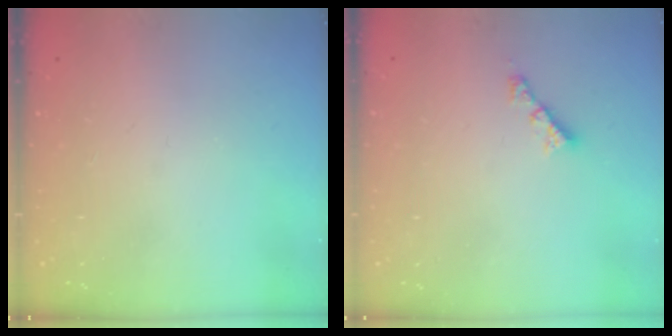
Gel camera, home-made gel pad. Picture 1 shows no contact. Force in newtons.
{"total": 2.4, "press": 2.4, "slide": 0.3}